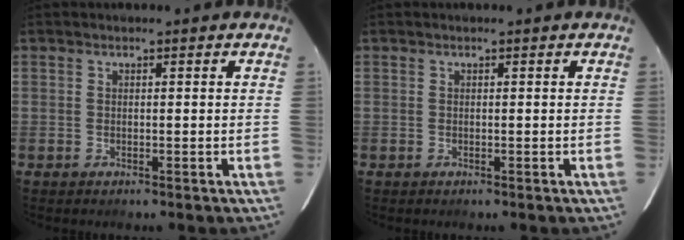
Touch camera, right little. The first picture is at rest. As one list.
[{"total": 0.0}]